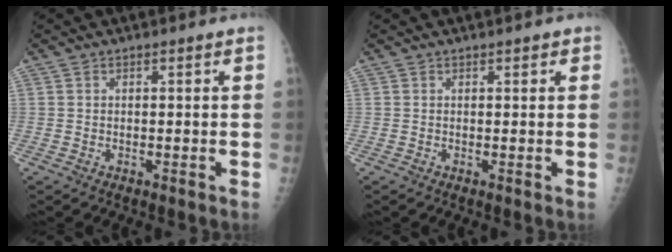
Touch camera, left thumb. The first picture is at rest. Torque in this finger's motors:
{"motor_torque": [-0.37, -0.05, 0.11, 0.20, -0.02]}